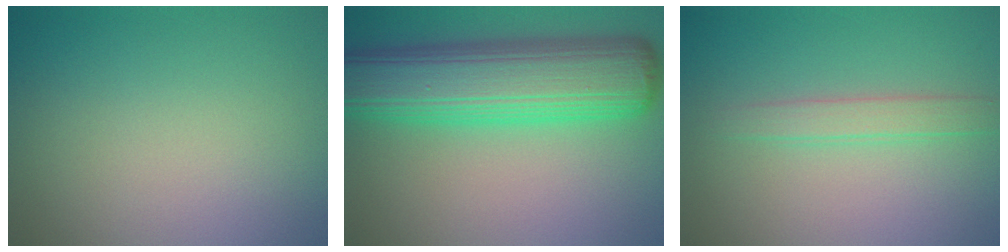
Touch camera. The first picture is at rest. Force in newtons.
{"total": 10.5, "press": 10.5, "slide": 0.4}
{"total": 1.9, "press": 1.9, "slide": 0.0}